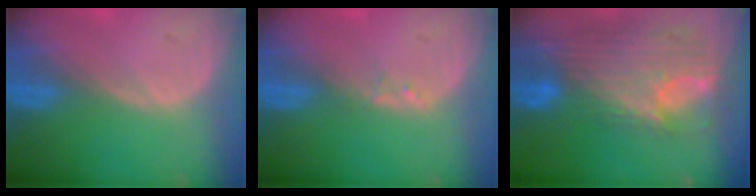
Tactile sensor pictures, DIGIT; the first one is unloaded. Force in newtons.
{"total": 1.0, "press": 1.0, "slide": 0.2}
{"total": 12.1, "press": 10.2, "slide": 6.4}